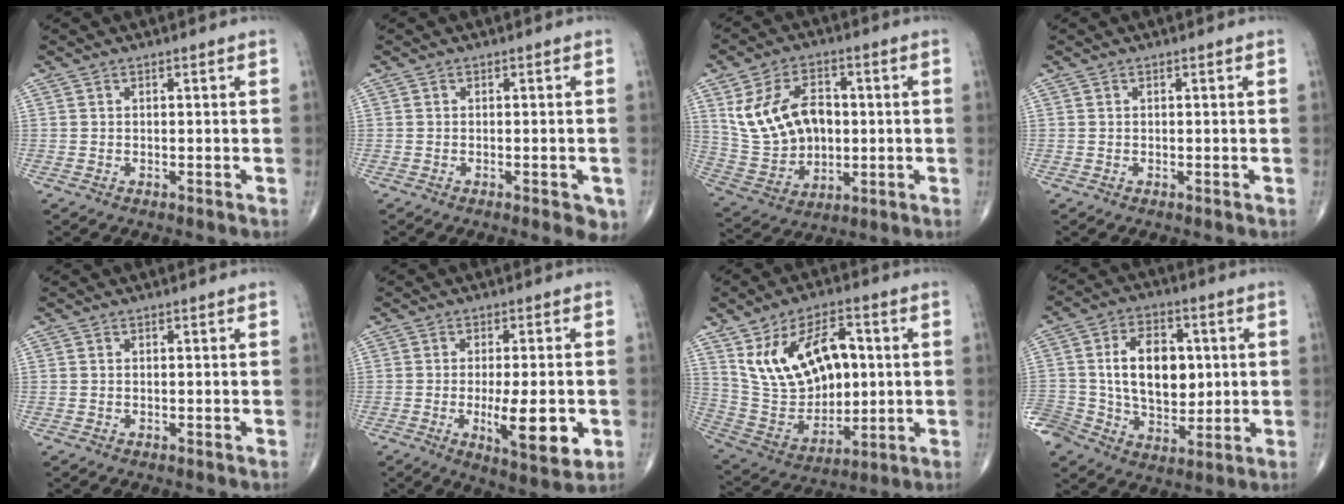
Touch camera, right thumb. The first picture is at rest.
{"total": 3.9, "force": [-1.6, 1.3, 3.3], "torque": [-0.031, -0.006, -0.016]}
{"total": 15.3, "force": [2.5, 10.8, 10.5], "torque": [-0.163, 0.007, 0.060]}
{"total": 0.0}
{"total": 0.0}
{"total": 11.1, "force": [-2.4, 3.4, 10.3], "torque": [-0.152, -0.019, -0.031]}
{"total": 19.5, "force": [4.6, 12.2, 14.5], "torque": [-0.221, 0.002, 0.100]}
{"total": 18.4, "force": [0.7, 12.9, 13.1], "torque": [-0.221, 0.017, 0.024]}